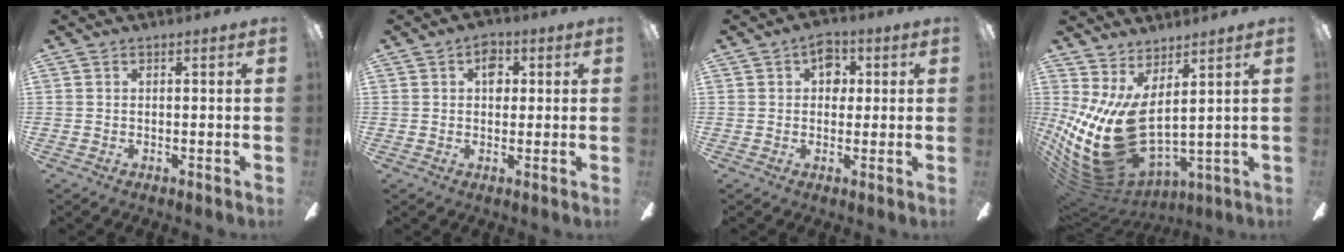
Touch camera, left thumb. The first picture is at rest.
{"total": 4.7, "force": [1.5, 3.3, 3.0], "torque": [-0.030, 0.000, 0.018]}
{"total": 5.6, "force": [1.9, 3.9, 3.5], "torque": [-0.033, 0.002, 0.026]}
{"total": 17.0, "force": [0.6, 8.1, 14.9], "torque": [-0.340, -0.034, 0.024]}